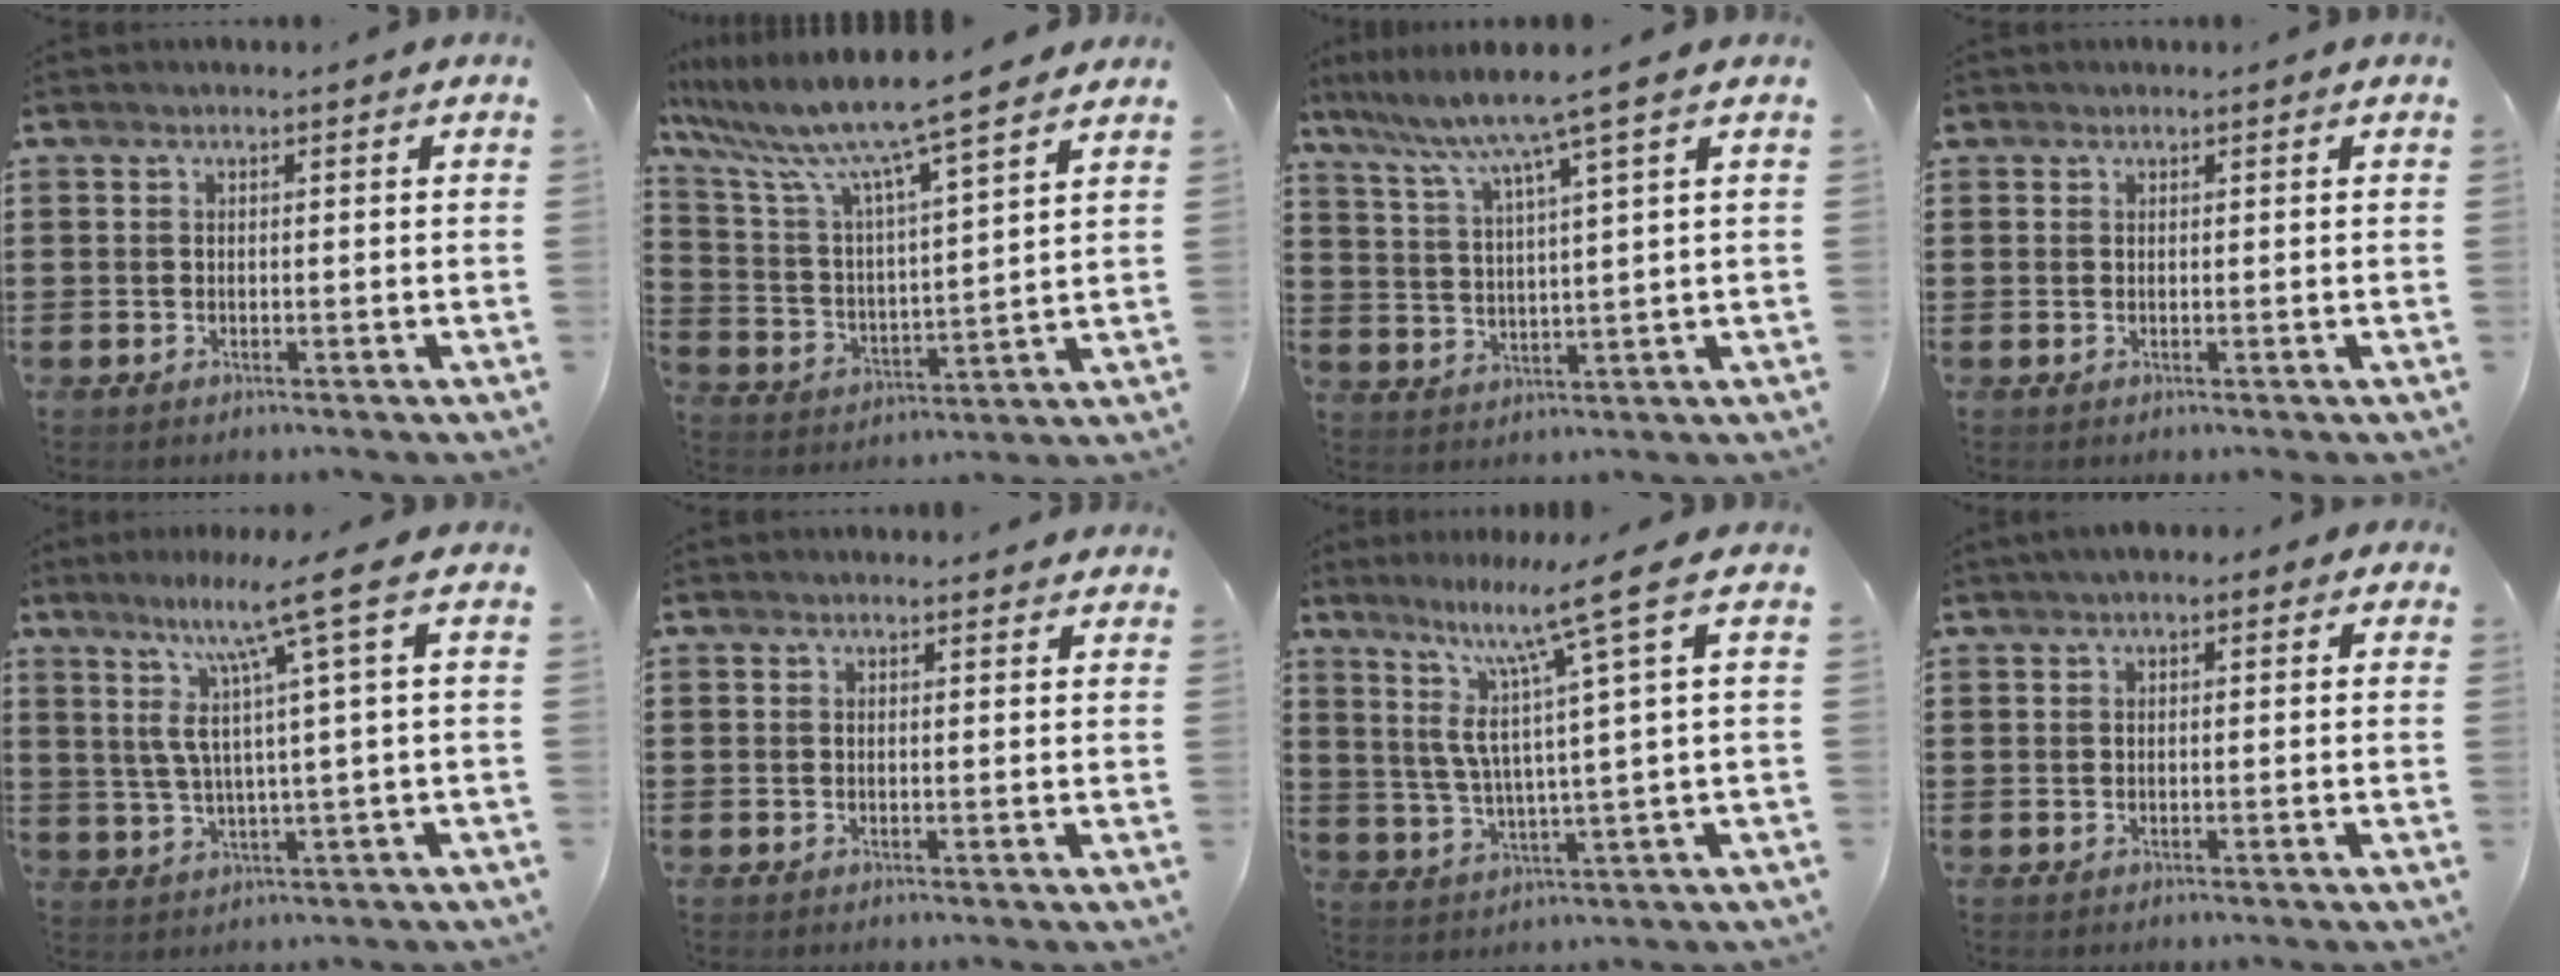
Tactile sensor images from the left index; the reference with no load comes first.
{"total": 9.4, "force": [8.0, -0.3, 4.8], "torque": [-0.129, -0.053, 0.129]}
{"total": 5.8, "force": [4.3, -1.0, 3.9], "torque": [-0.094, -0.031, 0.063]}
{"total": 0.5, "force": [0.3, 0.4, 0.1], "torque": [-0.003, 0.004, 0.006]}
{"total": 10.1, "force": [4.3, -0.9, 9.1], "torque": [-0.194, -0.015, 0.057]}
{"total": 1.1, "force": [1.1, 0.2, 0.2], "torque": [-0.007, 0.001, 0.021]}
{"total": 11.0, "force": [5.6, -0.6, 9.4], "torque": [-0.205, -0.029, 0.081]}
{"total": 1.4, "force": [0.5, 0.8, 1.0], "torque": [-0.022, 0.007, 0.008]}